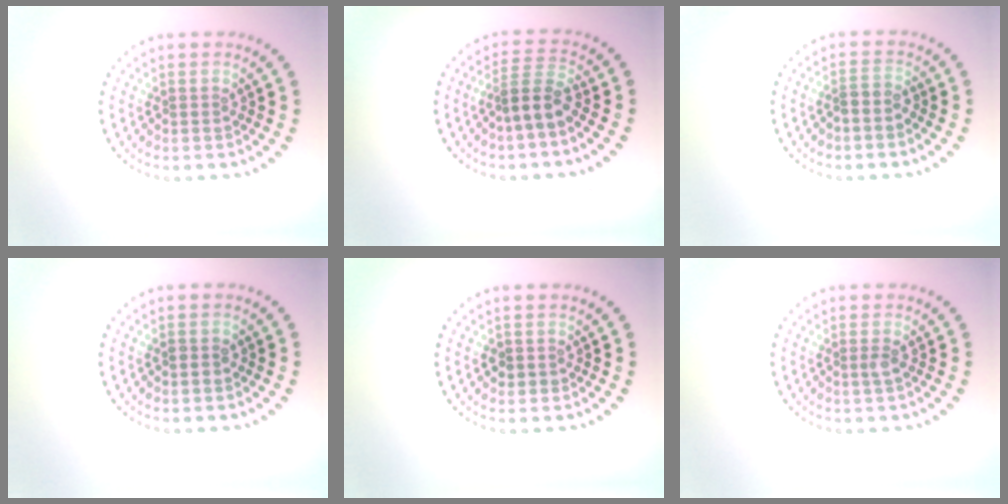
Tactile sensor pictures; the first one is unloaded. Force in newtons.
{"total": 2.7, "press": 2.2, "slide": 1.7}
{"total": 1.0, "press": 0.6, "slide": 0.8}
{"total": 0.9, "press": 0.9, "slide": 0.1}
{"total": 1.1, "press": 1.0, "slide": 0.5}
{"total": 0.9, "press": 0.6, "slide": 0.6}